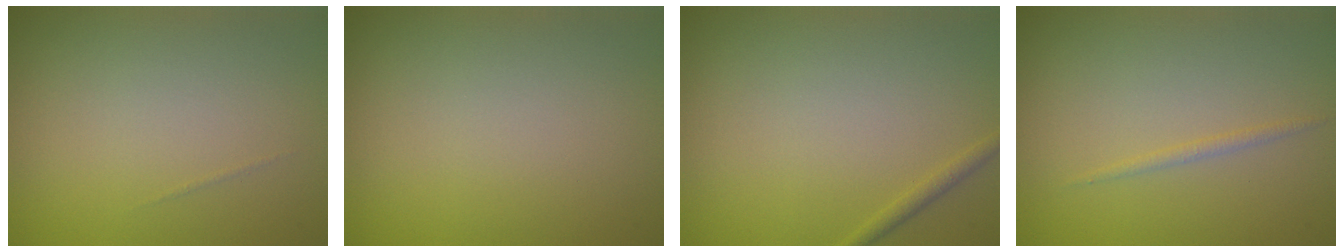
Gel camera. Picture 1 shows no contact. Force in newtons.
{"total": 0.0}
{"total": 0.9, "press": 0.9, "slide": 0.1}
{"total": 0.8, "press": 0.8, "slide": 0.1}